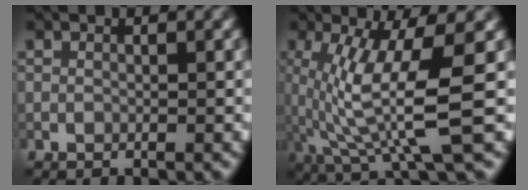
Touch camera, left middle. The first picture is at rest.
{"total": 8.1, "force": [0.4, 1.8, 7.9], "torque": [-0.150, -0.006, 0.014]}